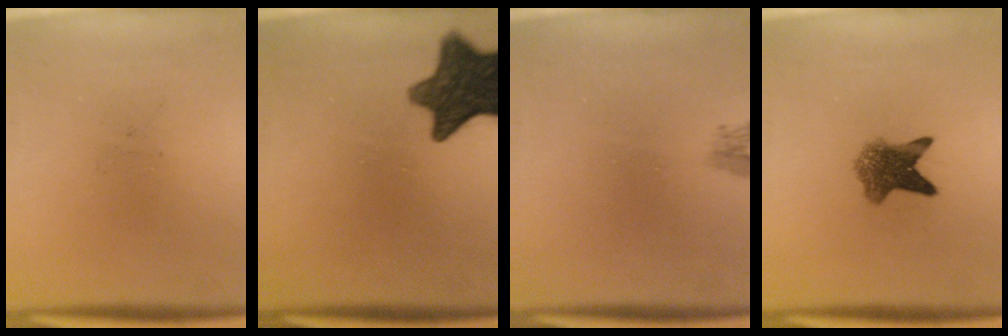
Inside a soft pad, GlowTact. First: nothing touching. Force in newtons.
{"total": 11.4}
{"total": 1.1}
{"total": 5.7}